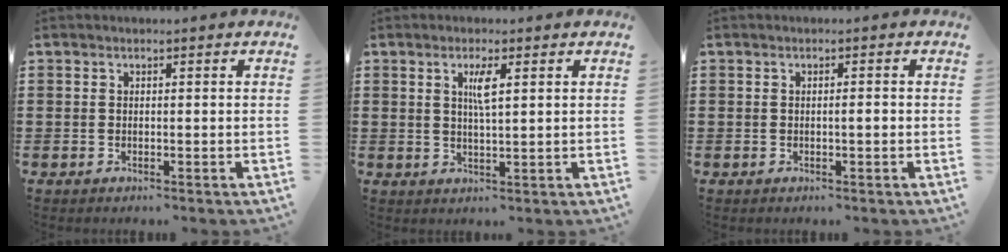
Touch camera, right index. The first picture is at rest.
{"total": 3.0, "force": [1.1, 0.4, 2.8], "torque": [-0.057, 0.003, 0.015]}
{"total": 1.0, "force": [-0.2, 0.2, 1.0], "torque": [-0.018, -0.004, -0.002]}